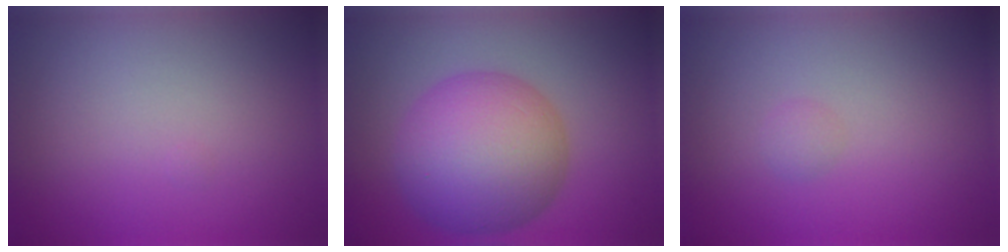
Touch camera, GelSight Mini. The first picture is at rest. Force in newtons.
{"total": 9.7, "press": 9.7, "slide": 0.1}
{"total": 0.7, "press": 0.7, "slide": 0.0}